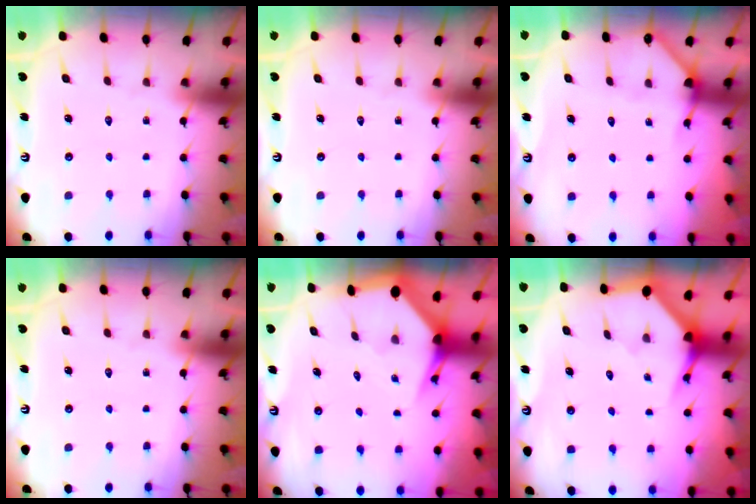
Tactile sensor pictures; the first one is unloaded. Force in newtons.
{"total": 0.0}
{"total": 3.9, "press": 3.9, "slide": 0.2}
{"total": 0.0}
{"total": 3.7, "press": 3.6, "slide": 0.3}
{"total": 3.4, "press": 3.4, "slide": 0.1}